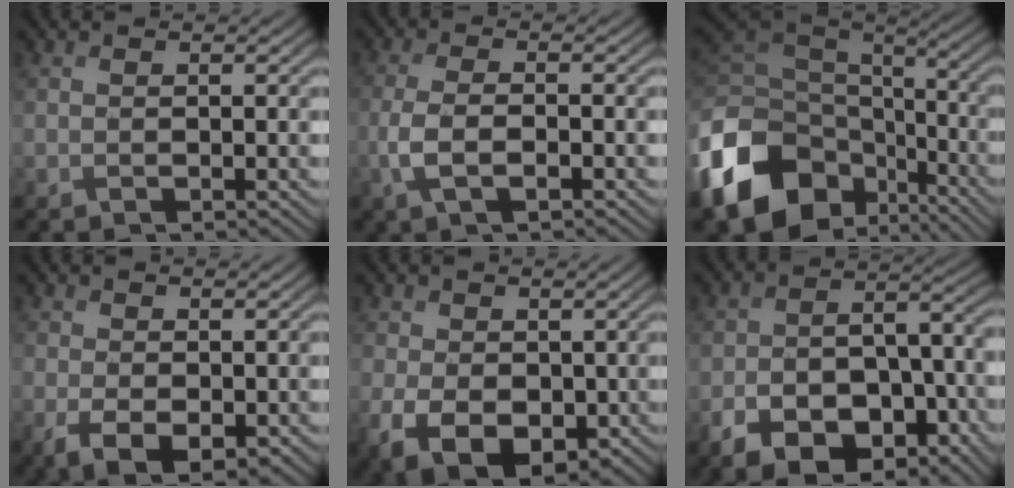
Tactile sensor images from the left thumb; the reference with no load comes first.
{"total": 3.9, "force": [-1.8, 1.5, 3.2], "torque": [-0.074, -0.004, -0.044]}
{"total": 17.2, "force": [-7.6, 12.2, 9.3], "torque": [-0.249, -0.044, -0.136]}
{"total": 4.5, "force": [-1.0, 2.8, 3.3], "torque": [-0.074, -0.020, -0.016]}
{"total": 7.9, "force": [-1.1, 5.7, 5.4], "torque": [-0.126, -0.029, -0.023]}
{"total": 11.3, "force": [-5.9, 6.9, 6.7], "torque": [-0.123, -0.029, -0.094]}